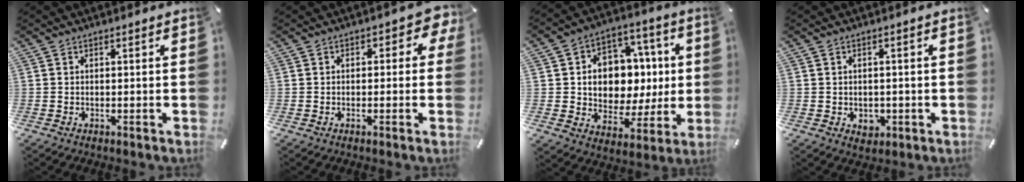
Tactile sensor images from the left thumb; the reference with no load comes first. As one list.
[{"total": 3.9, "force": [0.4, 2.5, 3.0], "torque": [-0.035, 0.004, 0.000]}, {"total": 12.2, "force": [0.5, 10.9, 5.4], "torque": [-0.067, -0.011, 0.022]}, {"total": 3.3, "force": [-0.6, 3.0, 1.3], "torque": [-0.006, -0.002, -0.013]}]